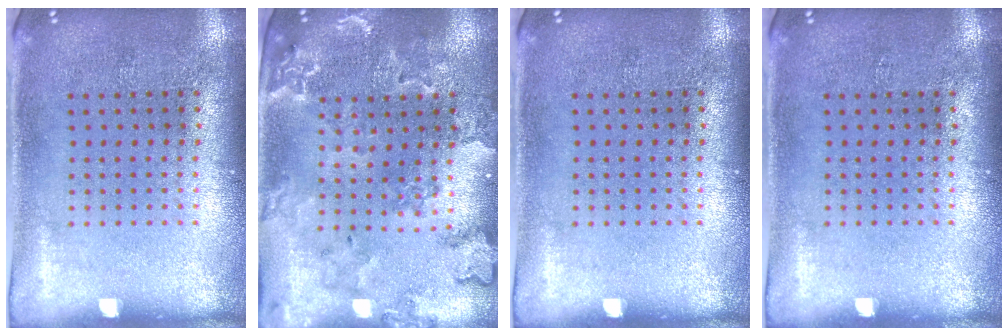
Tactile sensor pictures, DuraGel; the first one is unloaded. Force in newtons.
{"total": 1.4, "press": 1.4, "slide": 0.3}
{"total": 0.0}
{"total": 0.0}